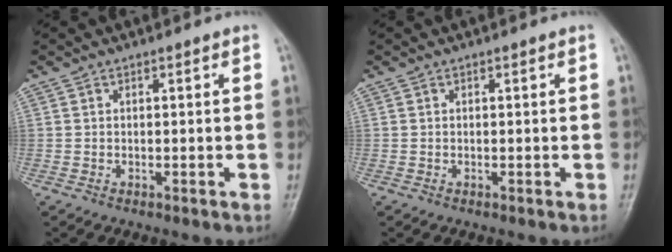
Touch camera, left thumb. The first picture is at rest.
{"total": 0.0}